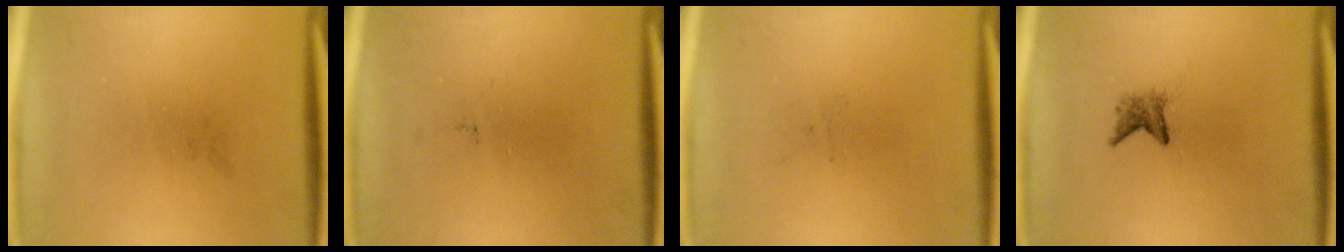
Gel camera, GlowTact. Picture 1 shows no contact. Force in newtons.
{"total": 0.0}
{"total": 0.0}
{"total": 1.8}